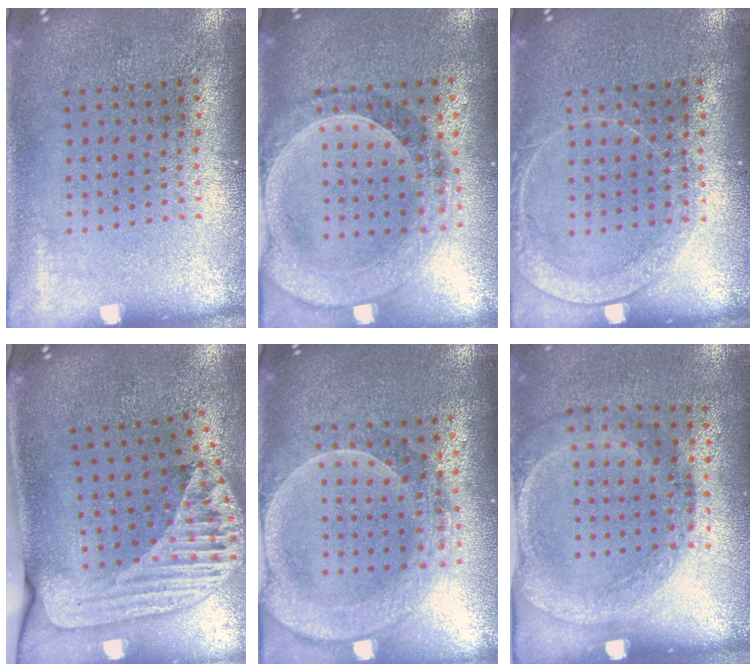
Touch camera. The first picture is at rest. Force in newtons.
{"total": 1.5, "press": 1.5, "slide": 0.3}
{"total": 1.7, "press": 1.7, "slide": 0.3}
{"total": 2.5, "press": 1.8, "slide": 1.8}
{"total": 2.2, "press": 2.1, "slide": 0.8}
{"total": 1.8, "press": 1.1, "slide": 1.4}